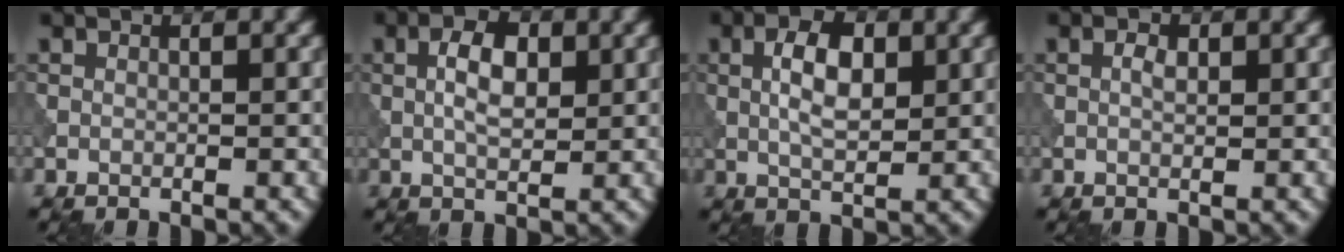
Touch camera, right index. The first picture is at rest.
{"total": 3.9, "force": [0.7, 1.9, 3.3], "torque": [-0.067, 0.004, 0.010]}
{"total": 4.5, "force": [0.8, 2.0, 3.9], "torque": [-0.077, 0.004, 0.013]}
{"total": 1.2, "force": [0.2, 0.6, 1.0], "torque": [-0.021, 0.002, 0.002]}